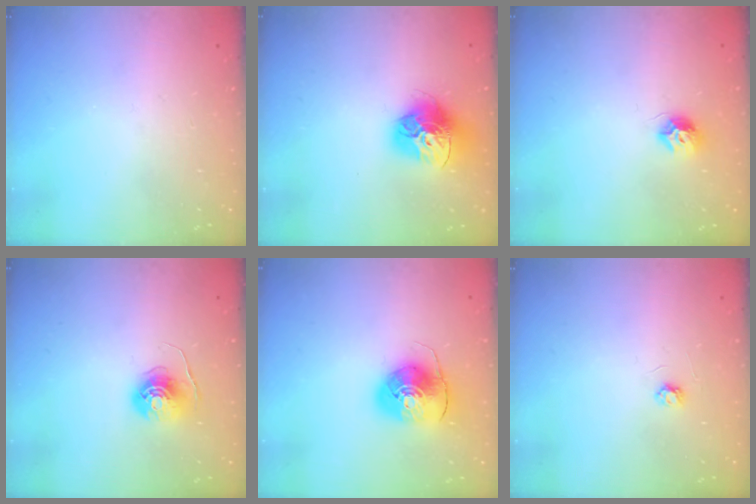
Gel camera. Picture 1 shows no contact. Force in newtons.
{"total": 16.0, "press": 15.9, "slide": 1.7}
{"total": 7.6, "press": 7.6, "slide": 0.2}
{"total": 6.7, "press": 6.7, "slide": 0.3}
{"total": 8.6, "press": 8.5, "slide": 1.1}
{"total": 2.6, "press": 2.6, "slide": 0.3}